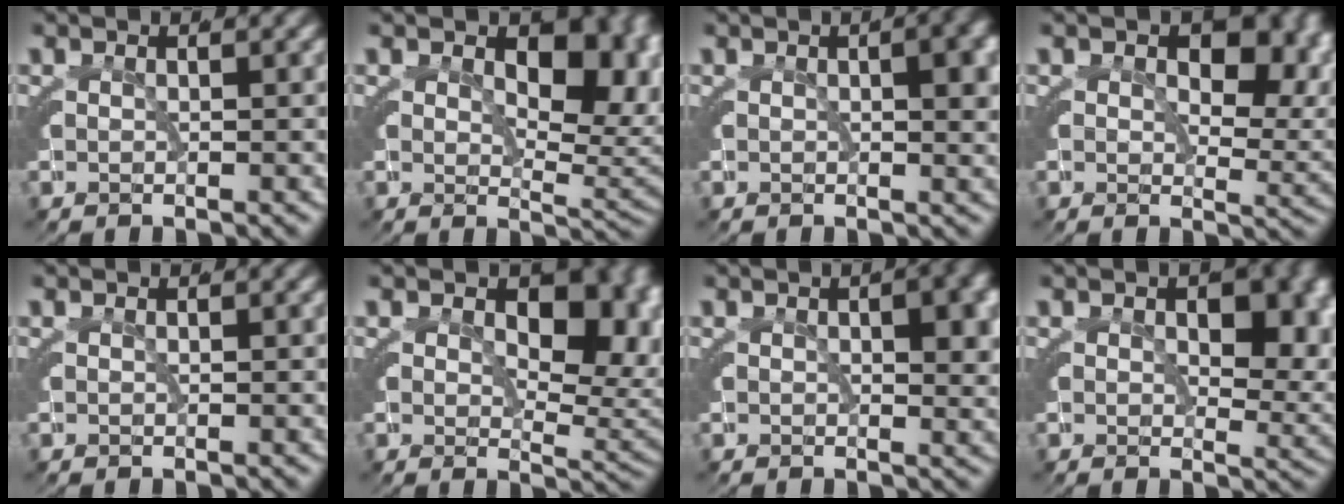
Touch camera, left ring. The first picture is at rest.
{"total": 6.4, "force": [1.9, 3.2, 5.3], "torque": [-0.049, -0.008, 0.029]}
{"total": 2.0, "force": [0.0, 0.4, 1.9], "torque": [-0.013, 0.014, -0.008]}
{"total": 6.9, "force": [2.2, 3.8, 5.3], "torque": [-0.047, 0.002, 0.027]}
{"total": 0.0}
{"total": 7.2, "force": [1.8, 4.0, 5.8], "torque": [-0.057, -0.011, 0.027]}
{"total": 2.3, "force": [0.1, 0.9, 2.1], "torque": [-0.015, 0.011, -0.007]}
{"total": 6.5, "force": [1.6, 3.5, 5.2], "torque": [-0.046, -0.003, 0.018]}